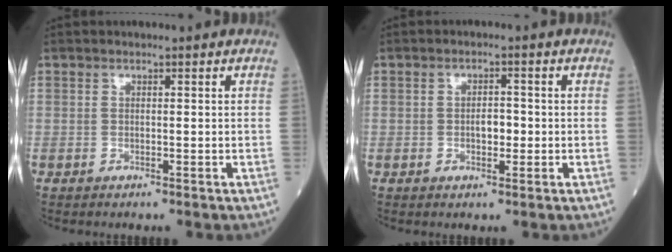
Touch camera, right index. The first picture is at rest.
{"total": 2.5, "force": [-0.3, 1.2, 2.1], "torque": [-0.033, 0.003, -0.004]}